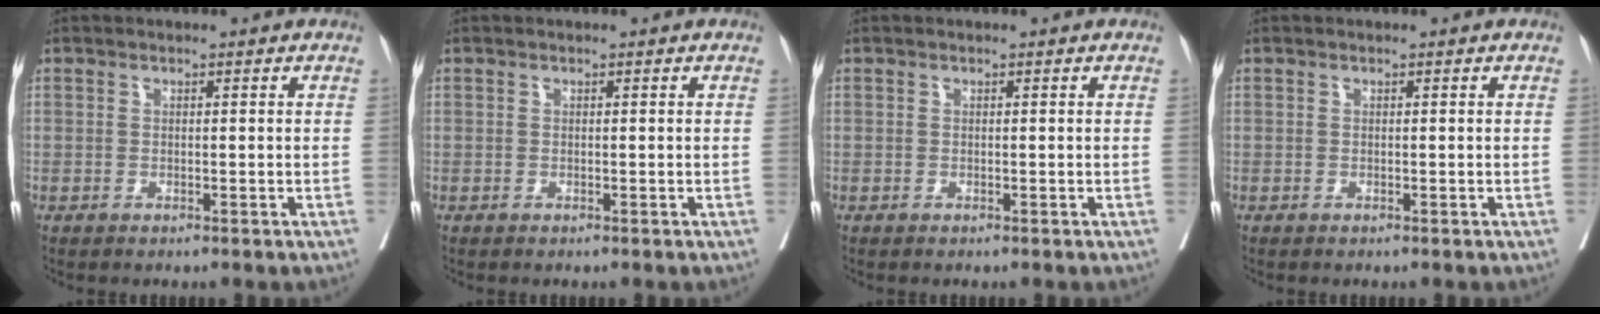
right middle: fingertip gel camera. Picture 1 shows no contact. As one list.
[{"total": 0.0}, {"total": 0.0}, {"total": 0.0}]